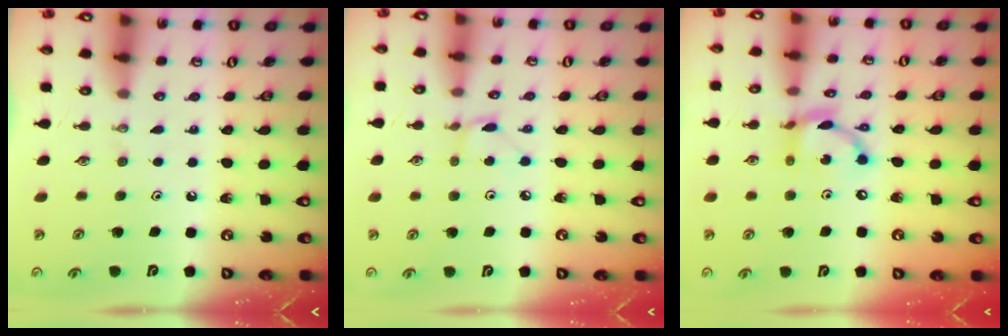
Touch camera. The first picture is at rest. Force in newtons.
{"total": 2.4, "press": 2.3, "slide": 0.3}
{"total": 12.0, "press": 12.0, "slide": 0.9}